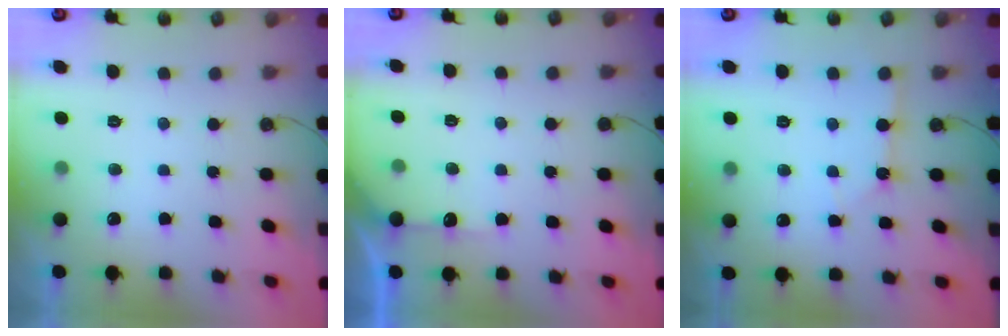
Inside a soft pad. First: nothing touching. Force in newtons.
{"total": 4.2, "press": 4.2, "slide": 0.5}
{"total": 2.2, "press": 2.2, "slide": 0.4}